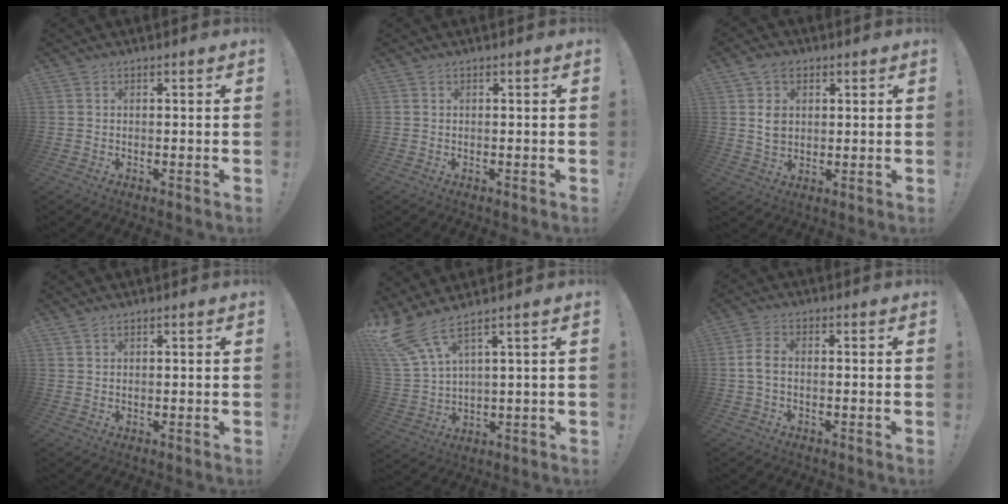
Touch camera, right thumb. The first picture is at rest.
{"total": 0.0}
{"total": 6.9, "force": [2.1, 5.4, 3.7], "torque": [-0.072, 0.007, 0.041]}
{"total": 1.1, "force": [1.0, 0.4, 0.3], "torque": [-0.009, 0.002, 0.020]}
{"total": 8.6, "force": [5.8, 1.8, 6.0], "torque": [-0.134, -0.030, 0.107]}
{"total": 4.4, "force": [-0.5, 2.3, 3.7], "torque": [-0.086, 0.010, -0.008]}